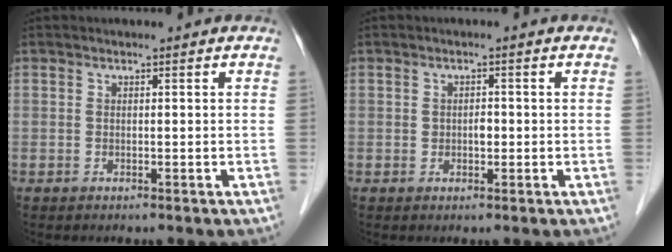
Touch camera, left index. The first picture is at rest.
{"total": 1.4, "force": [-0.2, 0.9, 1.0], "torque": [-0.017, 0.002, -0.002]}